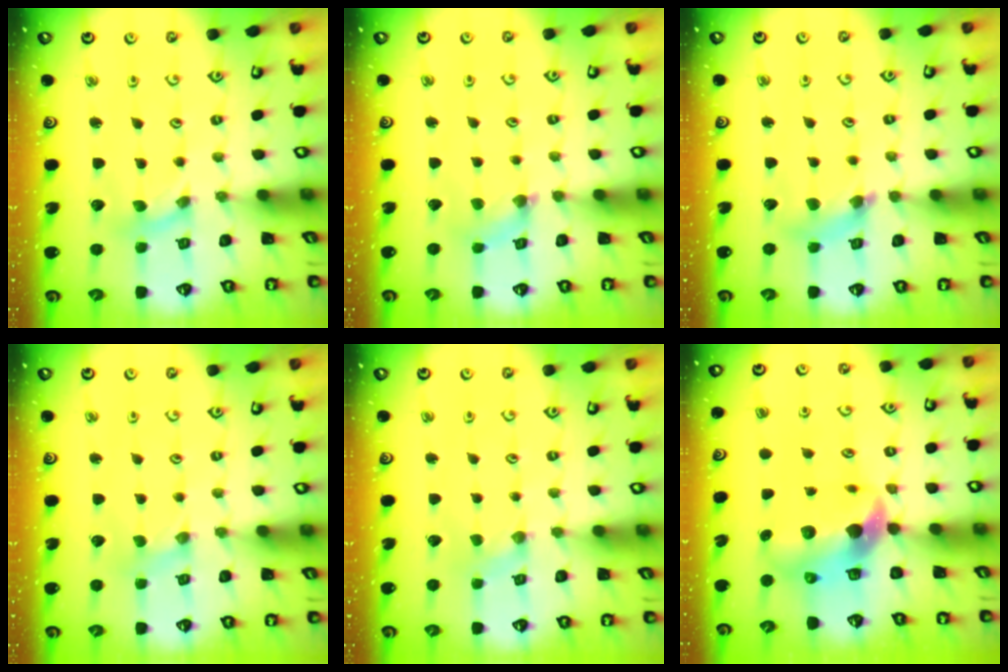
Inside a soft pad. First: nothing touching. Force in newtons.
{"total": 2.4, "press": 2.4, "slide": 0.2}
{"total": 7.6, "press": 7.6, "slide": 0.9}
{"total": 0.0}
{"total": 0.0}
{"total": 8.9, "press": 8.8, "slide": 1.3}